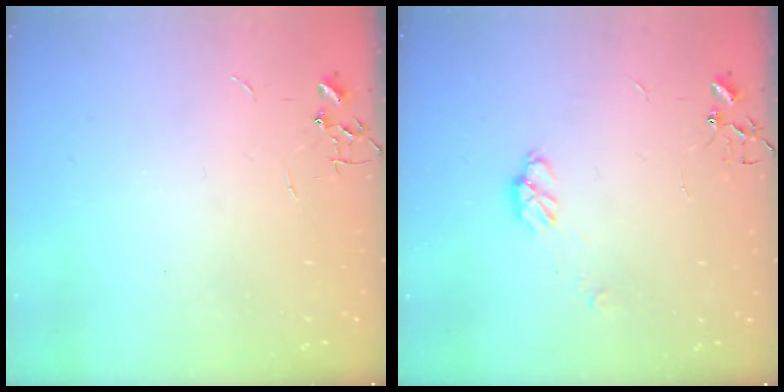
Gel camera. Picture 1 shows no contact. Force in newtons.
{"total": 5.8, "press": 5.8, "slide": 0.5}